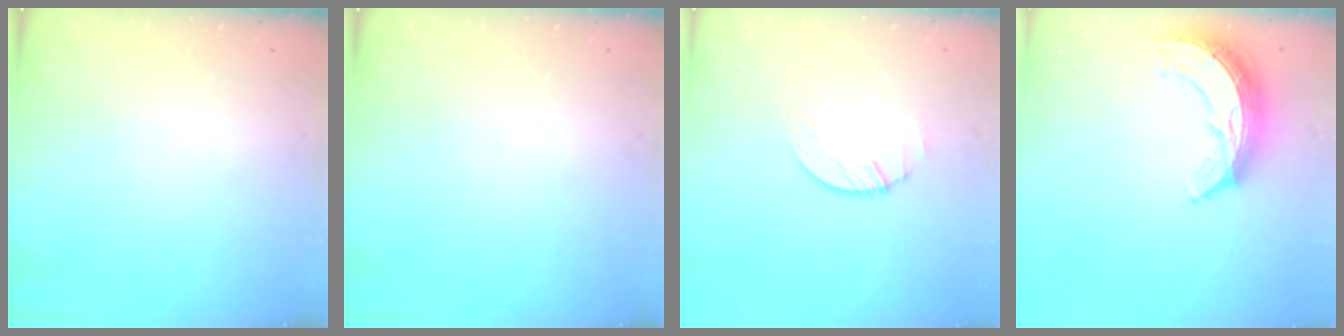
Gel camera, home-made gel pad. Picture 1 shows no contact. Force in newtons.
{"total": 0.0}
{"total": 1.7, "press": 1.7, "slide": 0.1}
{"total": 10.9, "press": 10.9, "slide": 0.9}